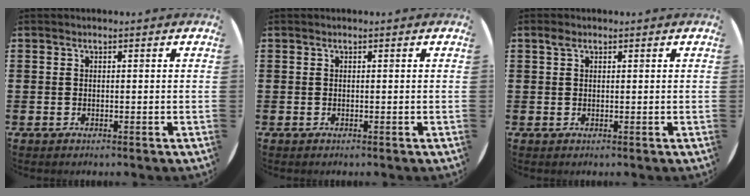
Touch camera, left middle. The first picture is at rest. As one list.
[{"total": 0.0}, {"total": 1.0, "force": [0.6, 0.6, 0.5], "torque": [-0.004, 0.002, 0.008]}]